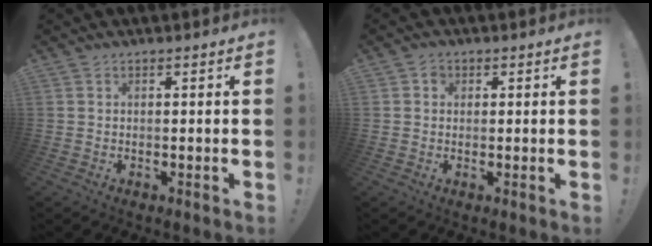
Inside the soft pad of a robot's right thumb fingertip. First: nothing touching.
{"total": 1.6, "force": [0.3, 1.5, 0.7], "torque": [-0.012, 0.004, 0.003]}